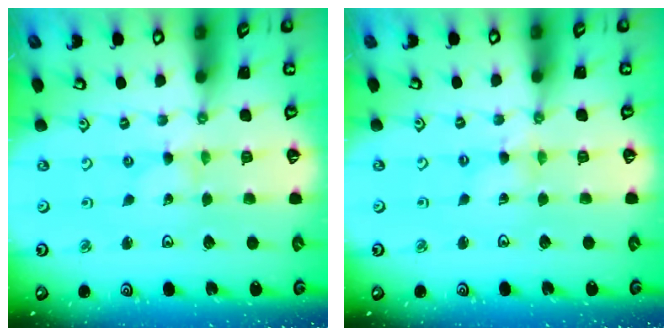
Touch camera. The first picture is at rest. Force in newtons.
{"total": 1.6, "press": 1.6, "slide": 0.3}